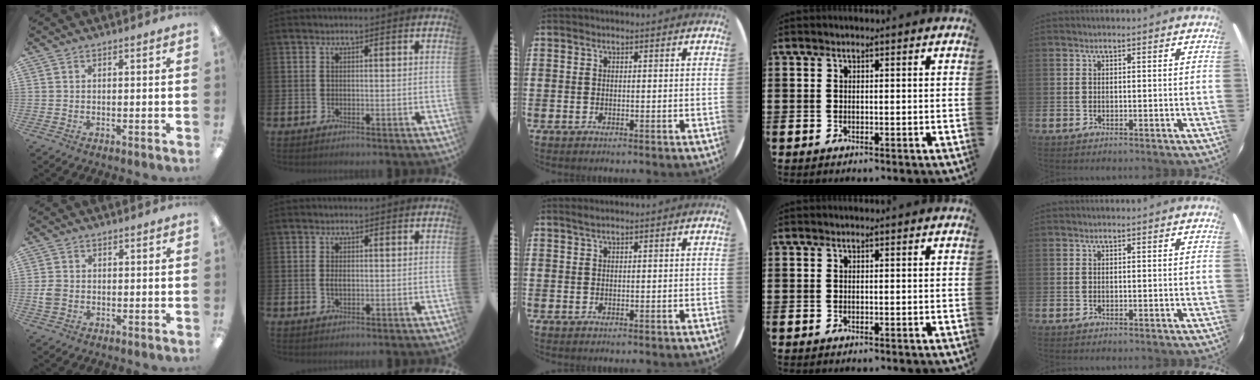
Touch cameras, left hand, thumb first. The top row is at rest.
{"thumb": {"total": 3.1, "force": [-0.5, 2.6, 1.7], "torque": [-0.020, 0.005, -0.010]}, "index": {"total": 1.4, "force": [-0.1, 0.8, 1.2], "torque": [-0.022, 0.005, -0.003]}, "middle": {"total": 0.6, "force": [0.5, 0.0, 0.4], "torque": [-0.005, 0.001, 0.008]}}